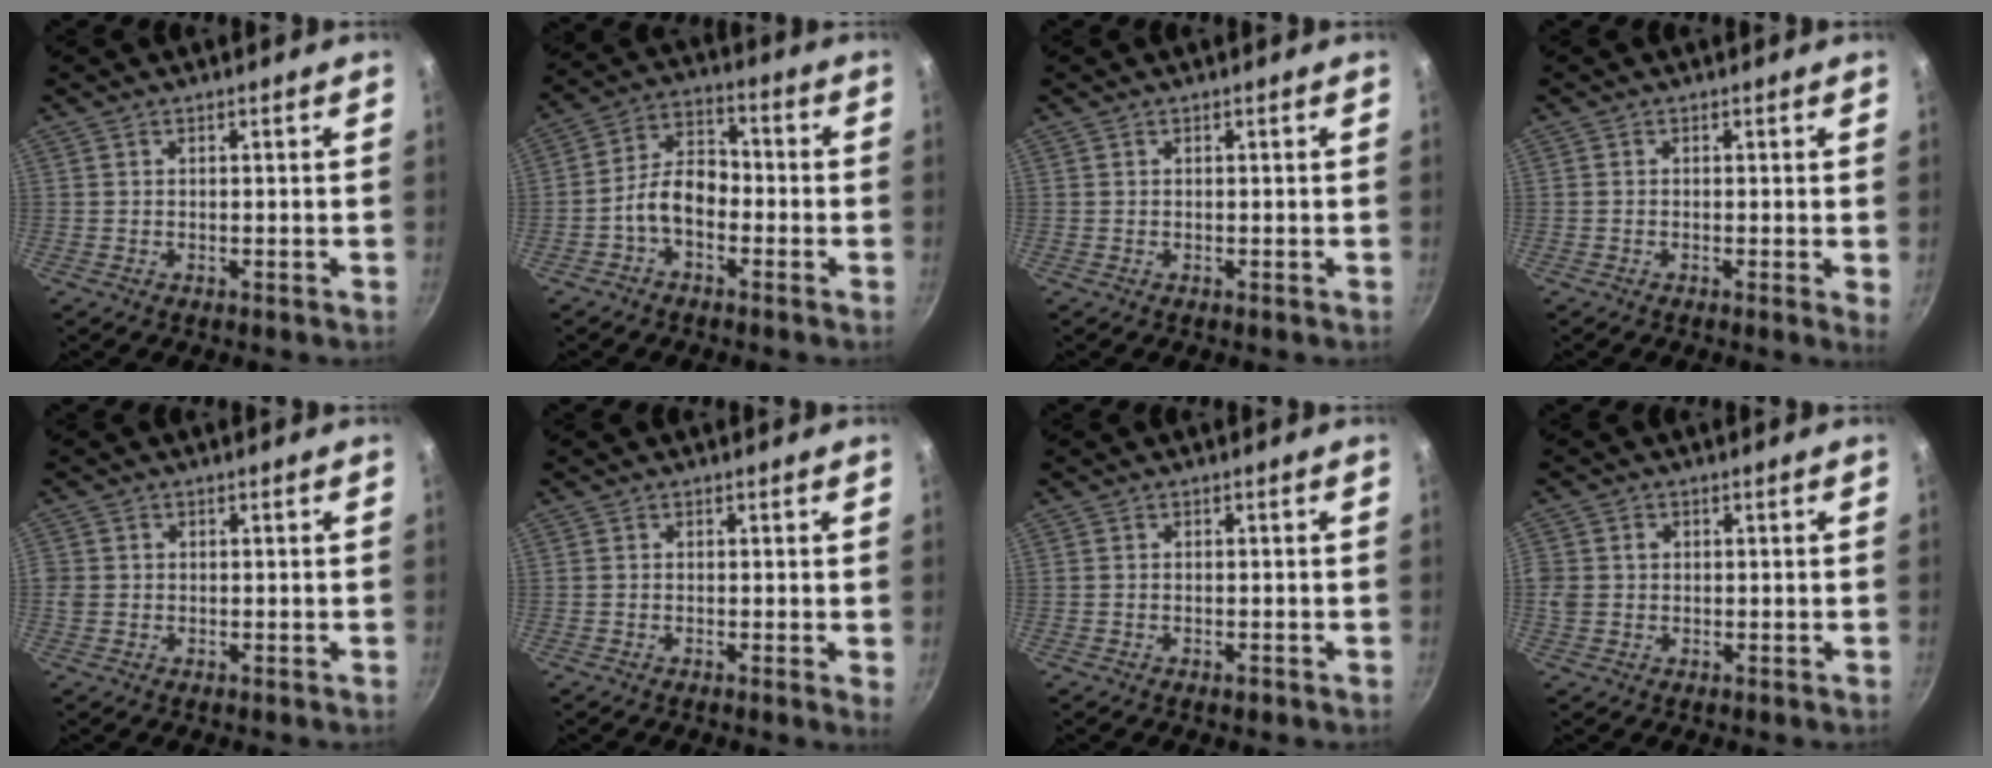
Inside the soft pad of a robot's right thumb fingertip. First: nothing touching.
{"total": 9.7, "force": [-2.9, 6.3, 6.8], "torque": [-0.091, 0.044, -0.069]}
{"total": 0.0}
{"total": 1.6, "force": [-0.1, 0.3, 1.5], "torque": [-0.022, -0.005, -0.007]}
{"total": 2.4, "force": [-0.3, 2.2, 1.0], "torque": [-0.016, 0.005, -0.006]}
{"total": 1.2, "force": [-0.1, 0.3, 1.2], "torque": [-0.016, -0.003, -0.006]}
{"total": 1.2, "force": [-0.7, 0.6, 0.8], "torque": [-0.015, 0.004, -0.012]}
{"total": 4.1, "force": [-0.1, 3.6, 2.0], "torque": [-0.037, 0.002, -0.005]}